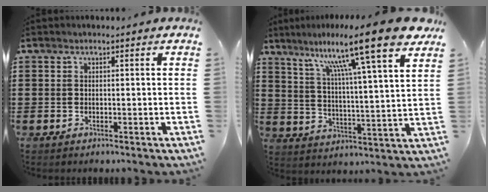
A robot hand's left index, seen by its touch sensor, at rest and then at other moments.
{"total": 14.2, "force": [10.6, -0.1, 9.4], "torque": [-0.173, -0.063, 0.160]}